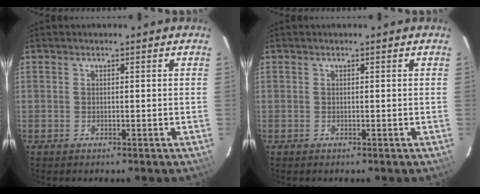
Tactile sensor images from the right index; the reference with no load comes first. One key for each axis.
{"total": 0.0}